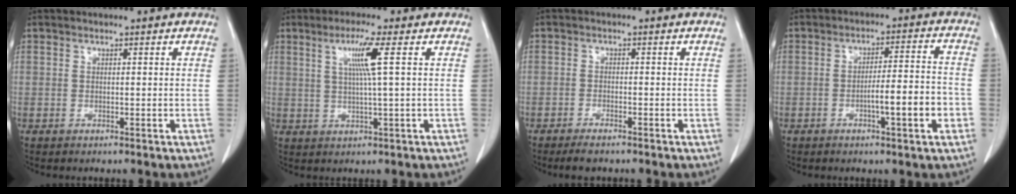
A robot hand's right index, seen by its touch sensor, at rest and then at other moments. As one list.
[{"total": 5.4, "force": [1.6, -1.1, 5.0], "torque": [-0.098, -0.001, 0.032]}, {"total": 2.8, "force": [-2.3, 0.6, 1.5], "torque": [-0.028, -0.004, -0.036]}, {"total": 7.7, "force": [-2.9, 0.5, 7.1], "torque": [-0.107, 0.011, -0.042]}]